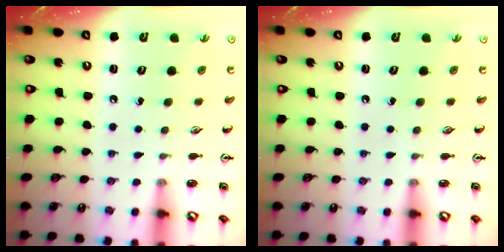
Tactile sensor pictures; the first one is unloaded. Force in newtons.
{"total": 0.0}